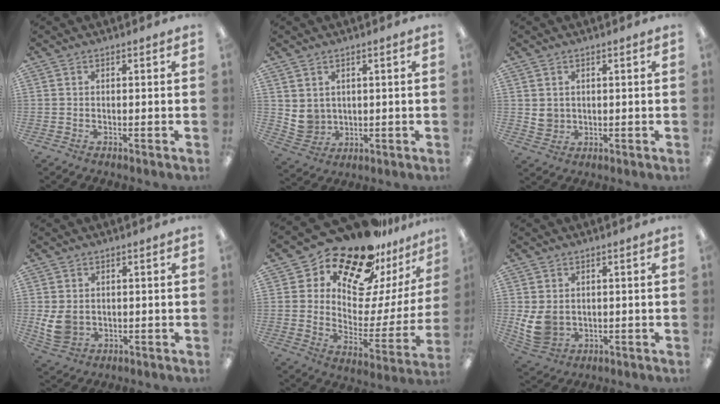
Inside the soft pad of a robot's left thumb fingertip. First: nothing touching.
{"total": 5.7, "force": [2.6, 4.9, 1.1], "torque": [-0.021, -0.010, 0.055]}
{"total": 3.5, "force": [1.3, 3.2, 0.5], "torque": [0.000, -0.001, 0.024]}
{"total": 6.7, "force": [0.3, 5.5, 3.7], "torque": [-0.079, 0.006, 0.011]}
{"total": 21.6, "force": [17.9, 8.4, 8.6], "torque": [-0.149, -0.132, 0.308]}
{"total": 7.8, "force": [0.6, 6.4, 4.3], "torque": [-0.098, 0.005, 0.017]}